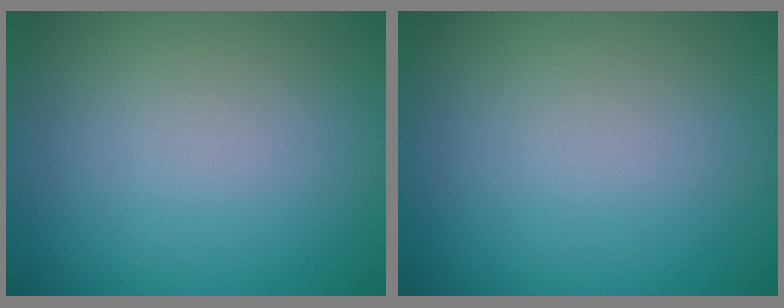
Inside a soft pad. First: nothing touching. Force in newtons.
{"total": 0.0}